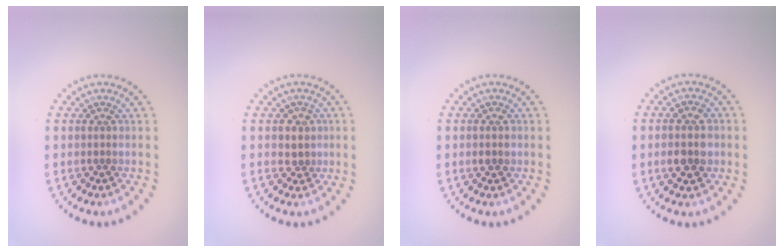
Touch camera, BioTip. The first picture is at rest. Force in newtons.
{"total": 1.4, "press": 1.2, "slide": 0.7}
{"total": 1.4, "press": 1.4, "slide": 0.2}
{"total": 3.0, "press": 3.0, "slide": 0.3}